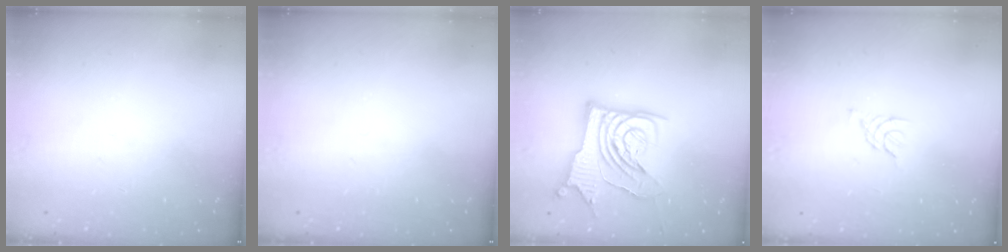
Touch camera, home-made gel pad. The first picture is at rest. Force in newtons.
{"total": 0.0}
{"total": 13.3, "press": 13.1, "slide": 1.9}
{"total": 0.8, "press": 0.7, "slide": 0.3}